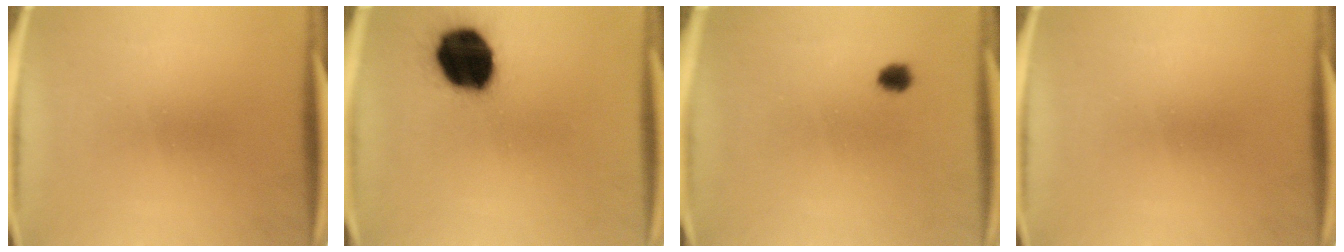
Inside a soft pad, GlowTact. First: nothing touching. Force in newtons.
{"total": 19.8}
{"total": 2.1}
{"total": 0.0}